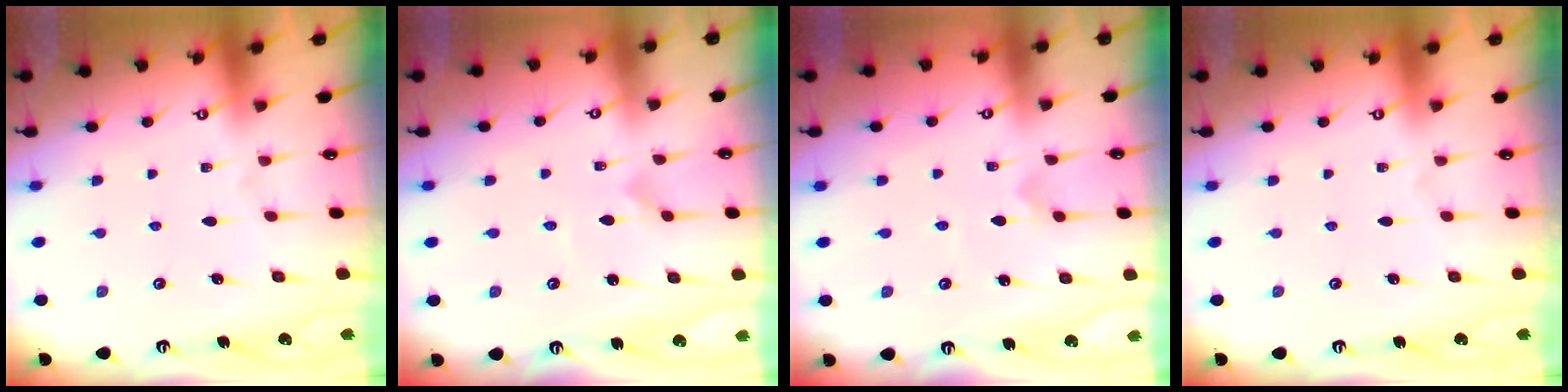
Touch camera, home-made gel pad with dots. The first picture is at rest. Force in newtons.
{"total": 1.3, "press": 1.3, "slide": 0.0}
{"total": 2.5, "press": 2.5, "slide": 0.3}
{"total": 0.0}